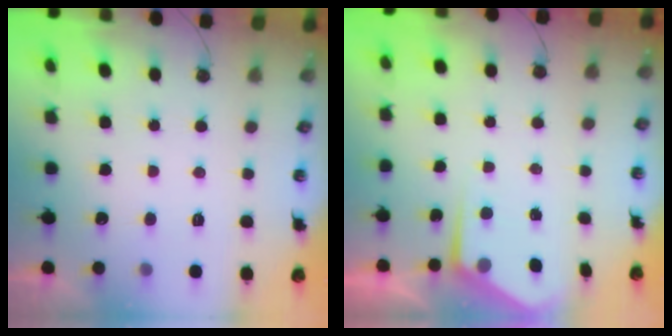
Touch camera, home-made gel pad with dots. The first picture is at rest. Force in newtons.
{"total": 4.8, "press": 4.7, "slide": 0.4}